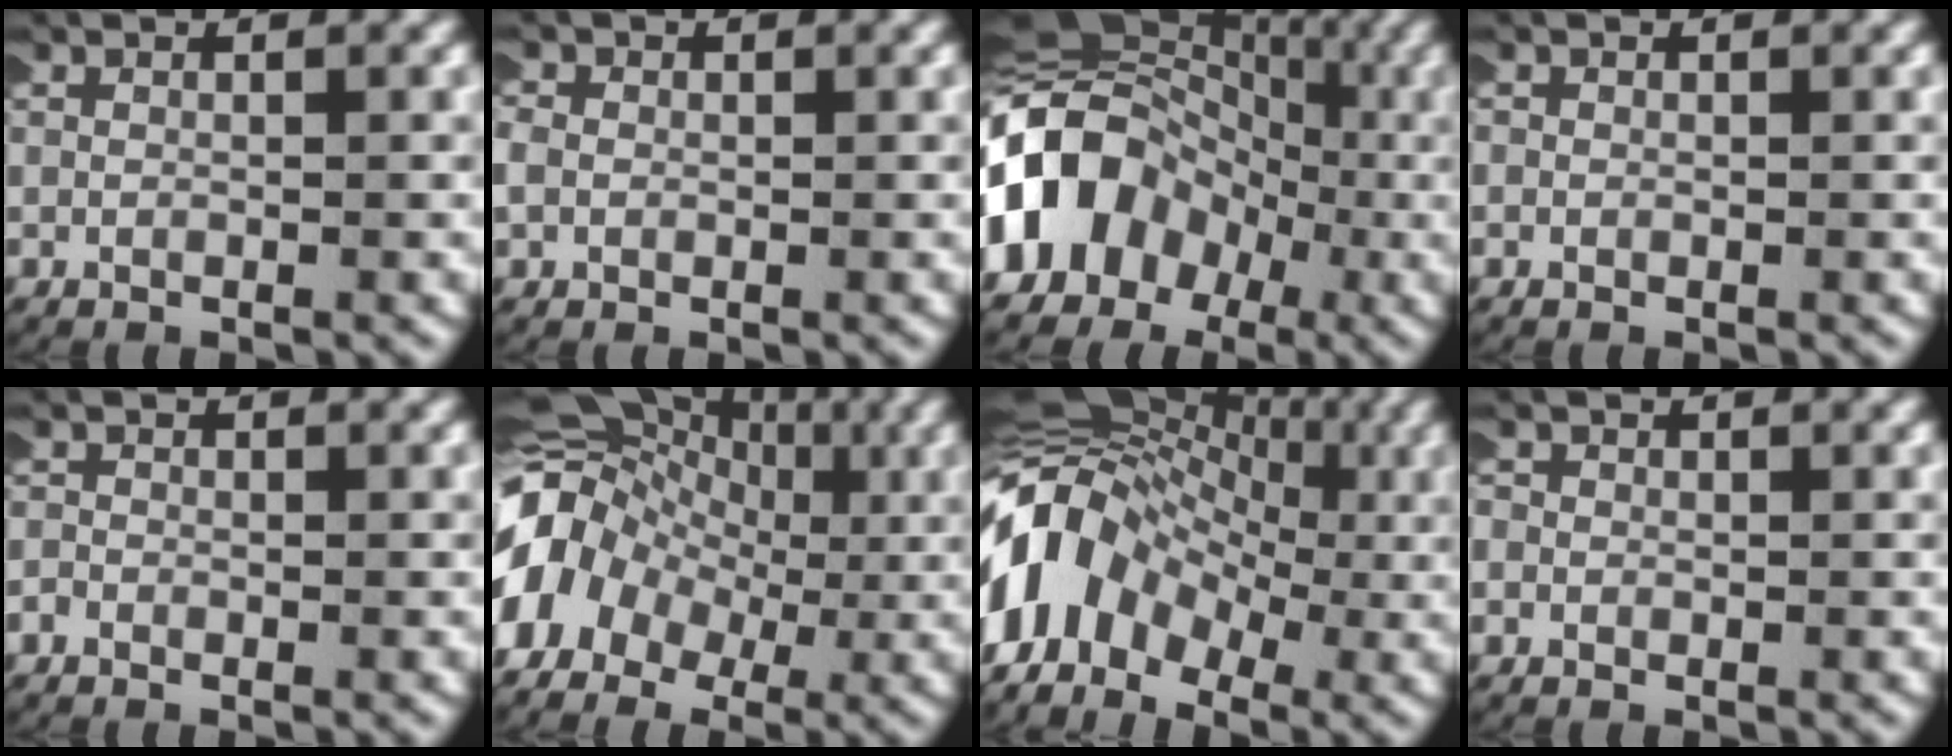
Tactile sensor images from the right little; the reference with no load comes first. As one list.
[{"total": 2.3, "force": [0.3, 2.0, 1.0], "torque": [-0.033, 0.005, 0.001]}, {"total": 15.0, "force": [-0.5, 12.2, 8.7], "torque": [-0.198, -0.012, -0.012]}, {"total": 0.8, "force": [-0.1, 0.8, 0.0], "torque": [-0.003, 0.001, -0.006]}, {"total": 0.9, "force": [-0.5, 0.7, 0.1], "torque": [-0.005, -0.001, -0.013]}, {"total": 14.5, "force": [1.4, 12.6, 7.1], "torque": [-0.180, -0.009, 0.011]}, {"total": 15.0, "force": [0.0, 12.1, 8.8], "torque": [-0.204, -0.002, -0.007]}, {"total": 1.9, "force": [0.0, 1.8, 0.5], "torque": [-0.015, 0.004, -0.009]}]